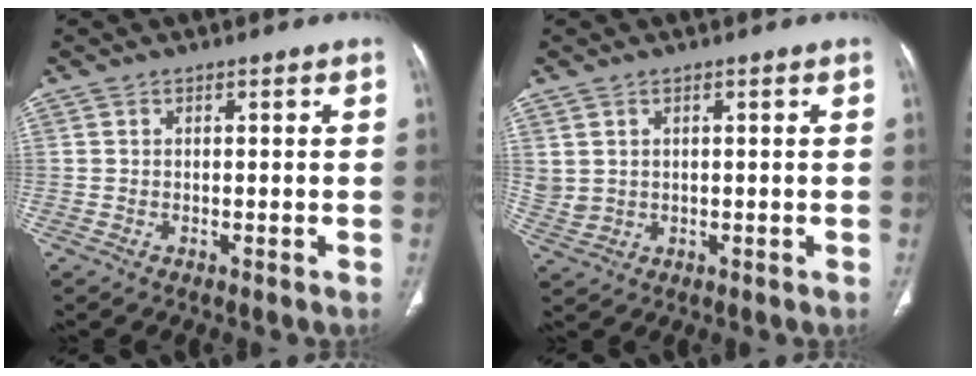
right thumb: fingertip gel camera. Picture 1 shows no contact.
{"total": 2.6, "force": [0.8, 2.2, 1.1], "torque": [-0.020, -0.004, 0.024]}